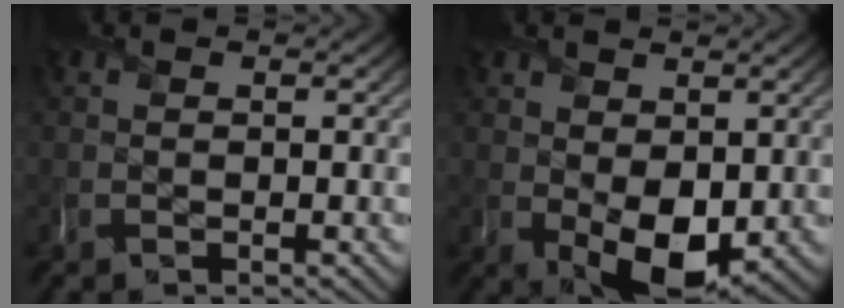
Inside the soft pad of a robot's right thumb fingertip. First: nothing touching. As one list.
[{"total": 6.3, "force": [0.1, 4.0, 4.8], "torque": [-0.093, -0.017, 0.011]}]